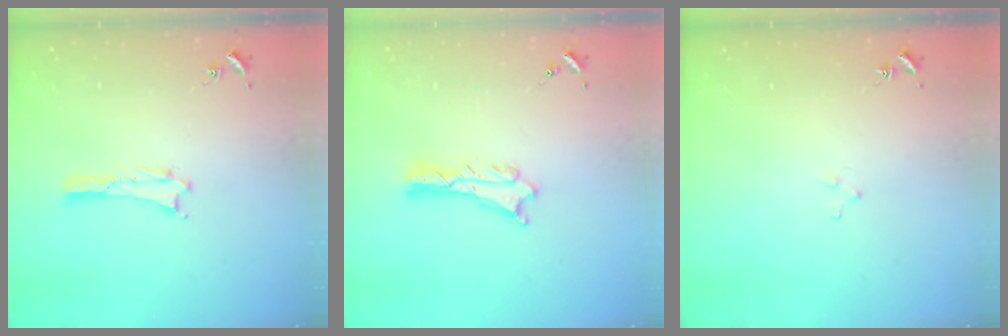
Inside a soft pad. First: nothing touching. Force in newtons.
{"total": 1.3, "press": 1.3, "slide": 0.1}
{"total": 1.9, "press": 1.9, "slide": 0.1}